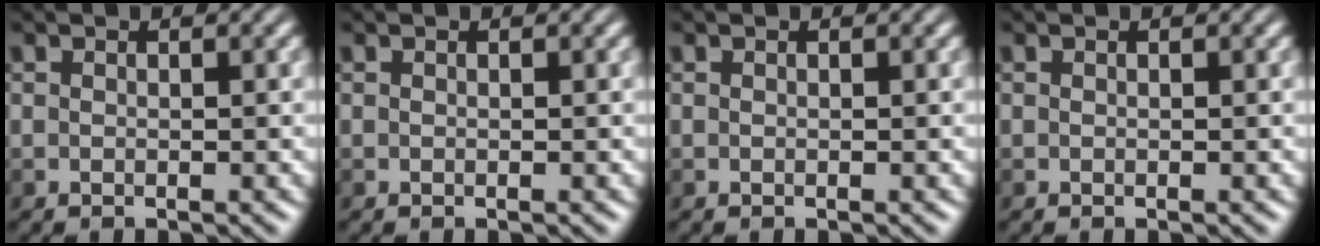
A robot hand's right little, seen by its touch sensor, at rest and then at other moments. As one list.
[{"total": 0.0}, {"total": 0.0}, {"total": 0.0}]